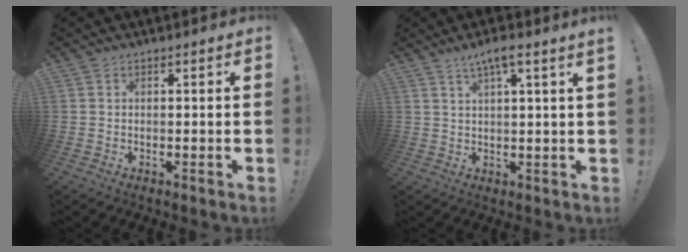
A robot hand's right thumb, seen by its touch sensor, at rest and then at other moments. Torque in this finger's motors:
{"motor_torque": [-0.10, 0.13, 0.14, 0.01, 0.16]}